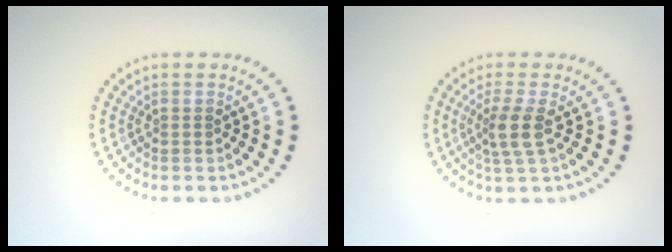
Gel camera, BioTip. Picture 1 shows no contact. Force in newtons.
{"total": 2.5, "press": 2.0, "slide": 1.4}